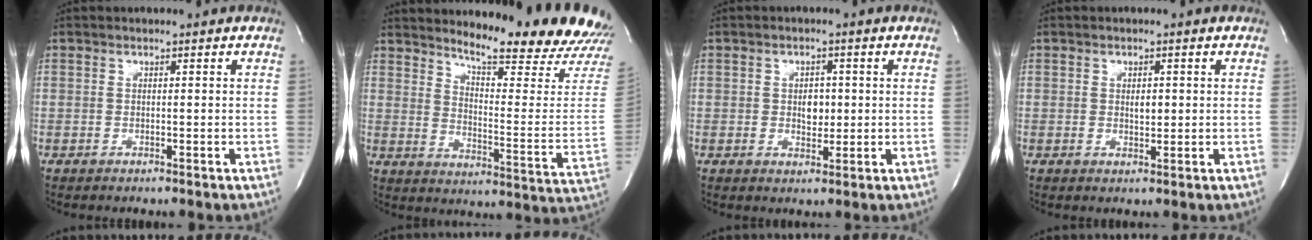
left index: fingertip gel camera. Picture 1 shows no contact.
{"total": 18.6, "force": [17.4, 0.3, 6.6], "torque": [-0.105, -0.108, 0.217]}
{"total": 3.0, "force": [0.2, 1.9, 2.3], "torque": [-0.032, 0.000, 0.005]}
{"total": 1.8, "force": [0.3, 0.9, 1.6], "torque": [-0.025, -0.001, 0.006]}